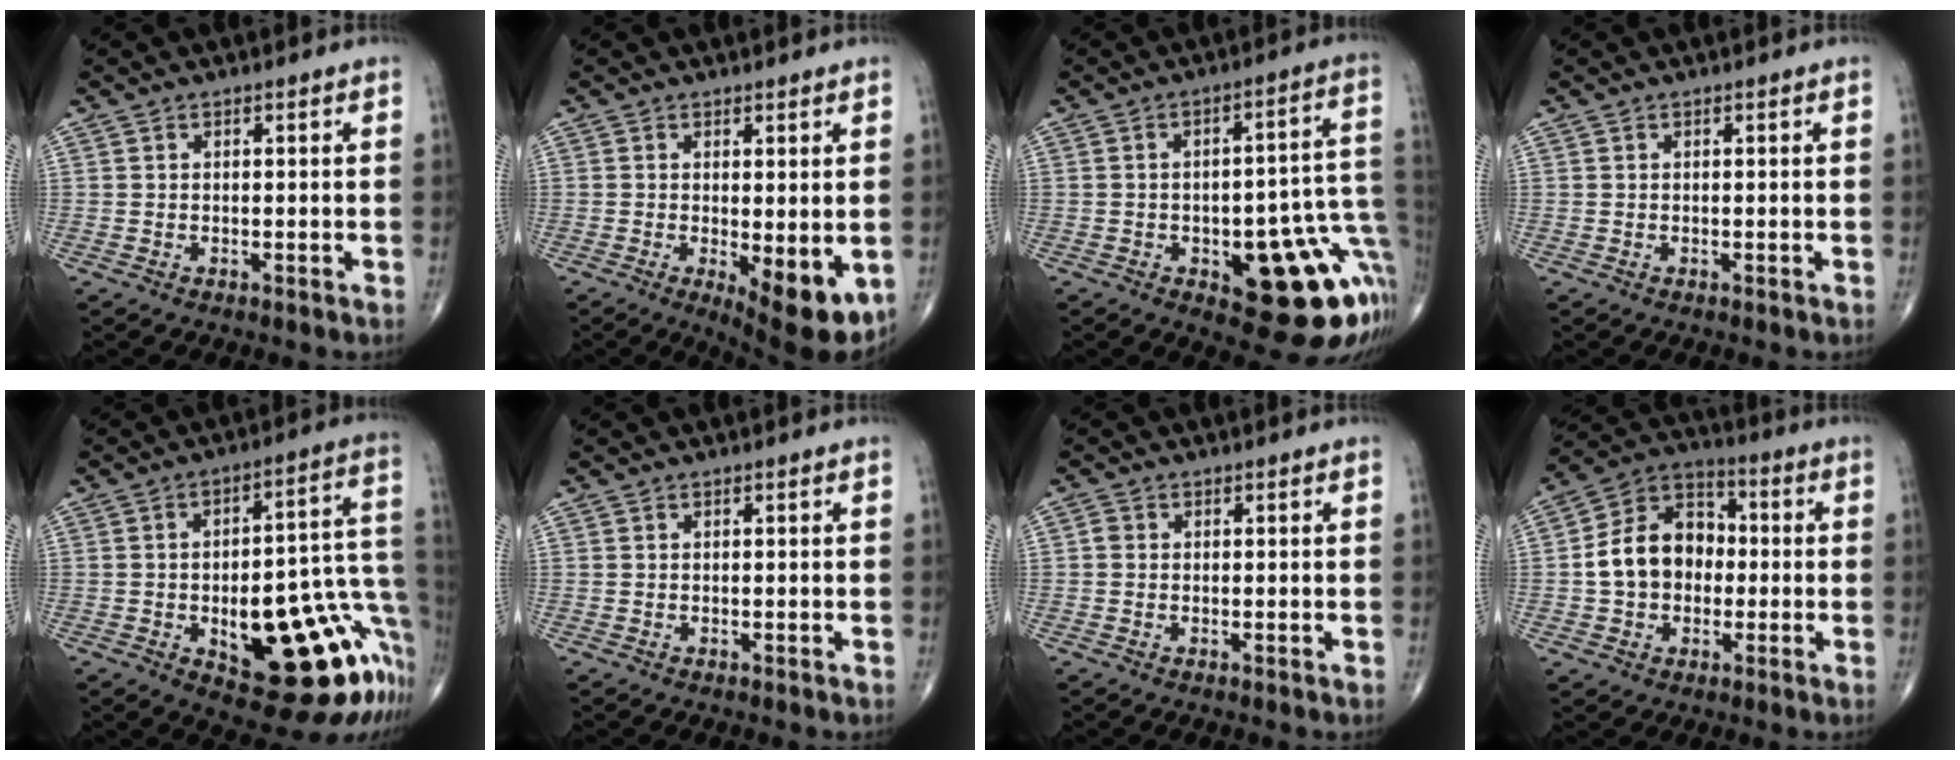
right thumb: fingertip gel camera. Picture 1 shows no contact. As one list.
[{"total": 9.9, "force": [-2.4, 3.4, 9.0], "torque": [-0.115, -0.023, -0.023]}, {"total": 21.2, "force": [-6.3, 8.3, 18.4], "torque": [-0.164, 0.040, -0.058]}, {"total": 0.0}, {"total": 26.0, "force": [-8.7, 10.2, 22.3], "torque": [-0.215, 0.052, -0.095]}, {"total": 0.0}, {"total": 1.2, "force": [0.0, 1.1, 0.5], "torque": [-0.005, 0.002, -0.002]}, {"total": 13.3, "force": [-0.7, 10.2, 8.4], "torque": [-0.115, 0.038, -0.022]}]